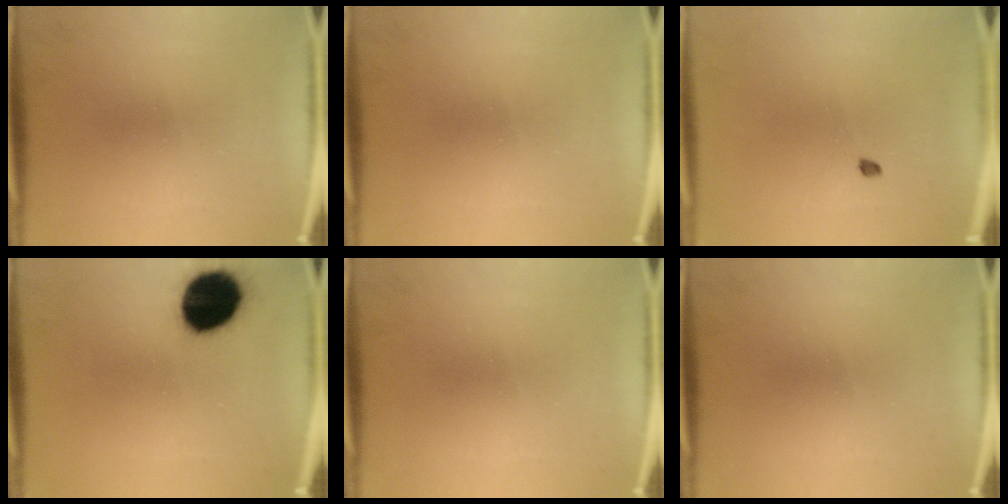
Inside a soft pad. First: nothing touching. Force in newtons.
{"total": 0.0}
{"total": 0.9}
{"total": 17.2}
{"total": 0.0}
{"total": 0.0}